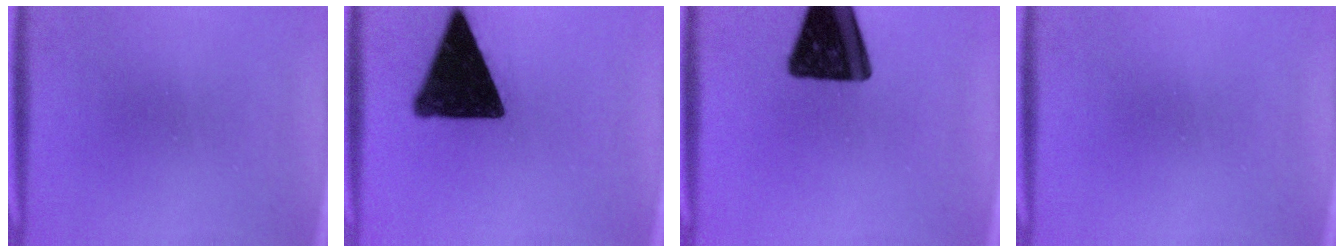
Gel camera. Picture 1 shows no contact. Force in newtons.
{"total": 16.4}
{"total": 17.8}
{"total": 0.0}